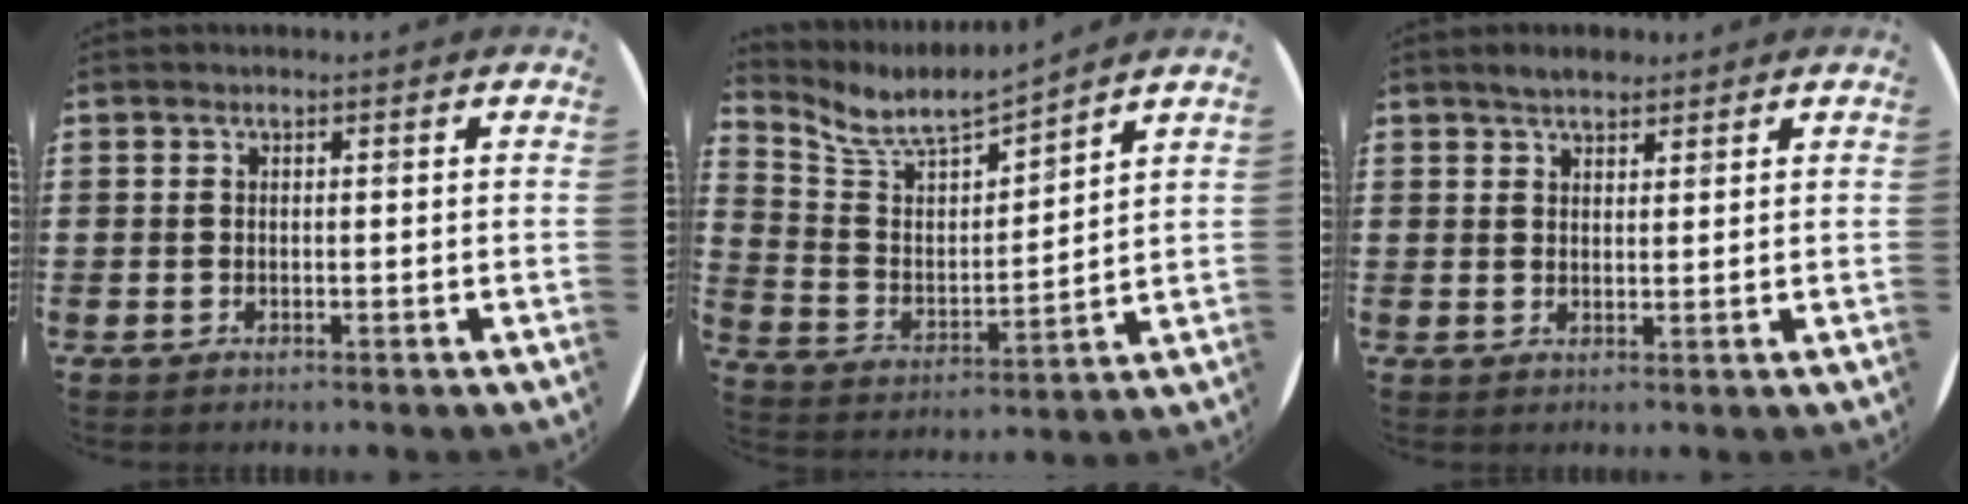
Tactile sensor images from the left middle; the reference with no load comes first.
{"total": 6.7, "force": [6.2, 1.4, 2.3], "torque": [-0.075, -0.048, 0.104]}
{"total": 2.6, "force": [2.3, 0.9, 0.7], "torque": [-0.008, 0.003, 0.042]}